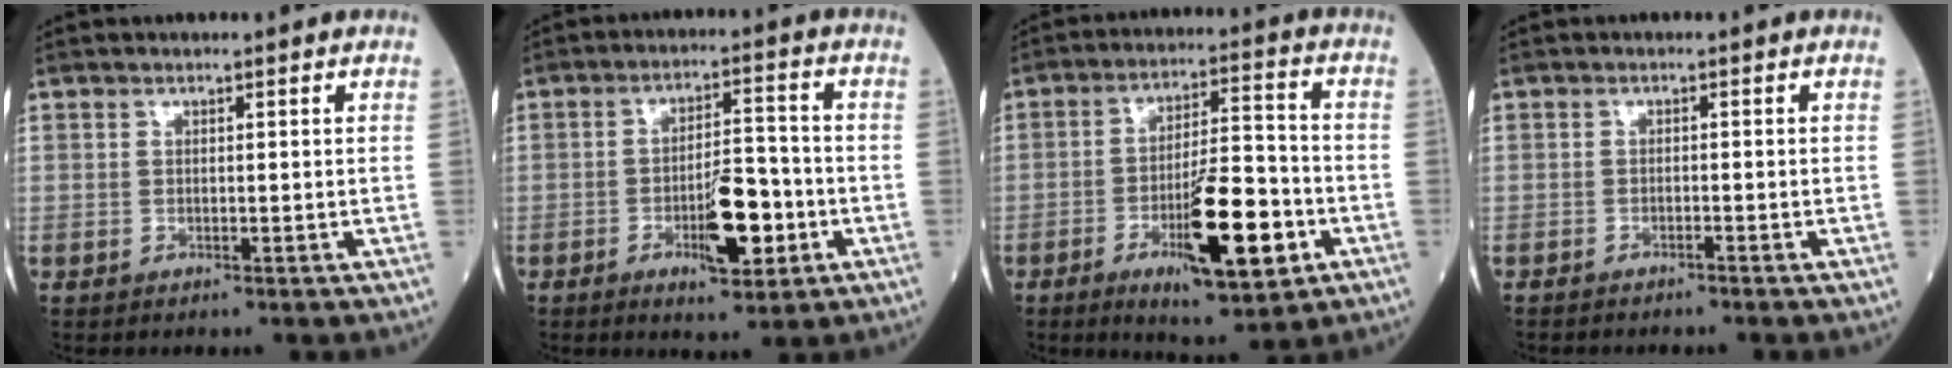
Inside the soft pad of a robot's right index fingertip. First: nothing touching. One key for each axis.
{"total": 8.4, "fx": -3.0, "fy": 2.3, "fz": 7.5, "tx": -0.126, "ty": 0.002, "tz": -0.042}
{"total": 14.0, "fx": -5.4, "fy": 2.9, "fz": 12.7, "tx": -0.211, "ty": -0.007, "tz": -0.078}
{"total": 2.2, "fx": -2.0, "fy": -0.1, "fz": 1.0, "tx": -0.017, "ty": 0.002, "tz": -0.023}